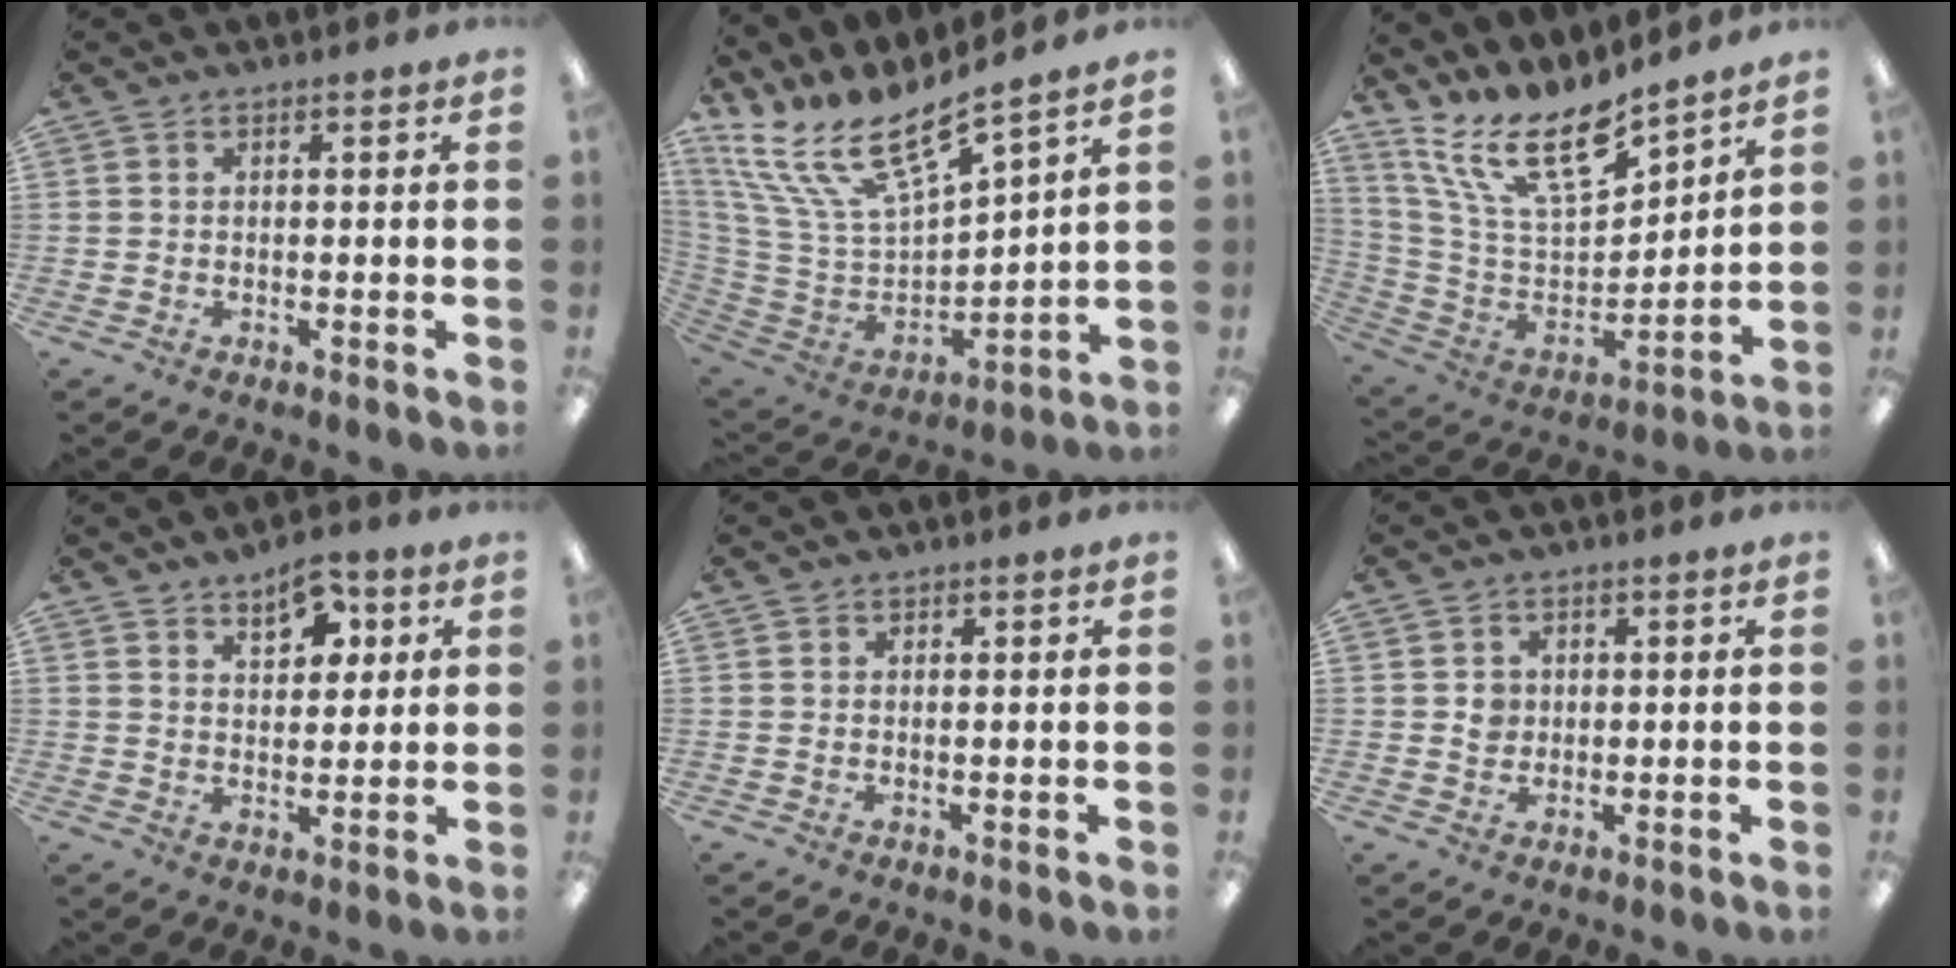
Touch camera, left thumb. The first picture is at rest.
{"total": 17.8, "force": [13.4, 5.8, 10.2], "torque": [-0.210, -0.102, 0.237]}
{"total": 18.8, "force": [13.5, 6.8, 11.1], "torque": [-0.216, -0.081, 0.242]}
{"total": 7.7, "force": [5.1, 4.2, 4.0], "torque": [-0.035, -0.026, 0.084]}
{"total": 0.5, "force": [0.5, 0.3, 0.0], "torque": [-0.001, 0.001, 0.009]}
{"total": 3.2, "force": [0.6, 3.1, 0.8], "torque": [0.002, -0.004, 0.004]}